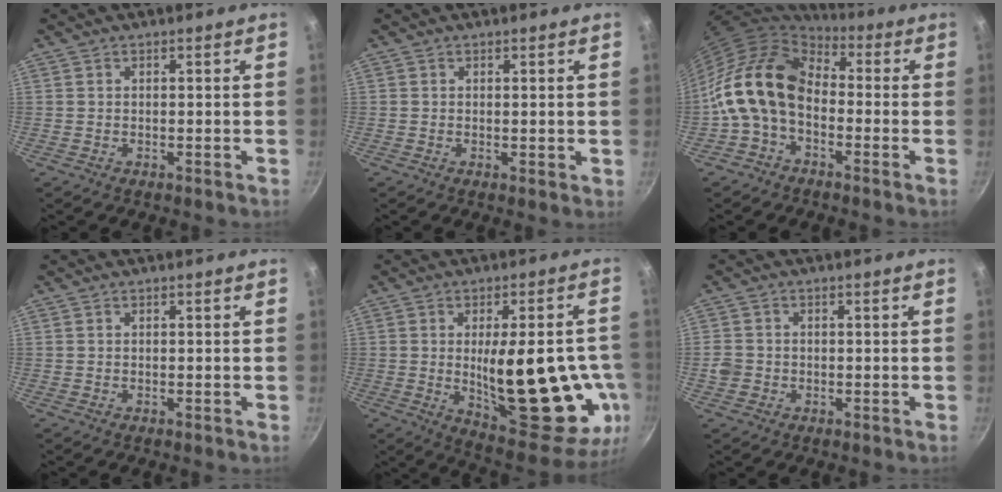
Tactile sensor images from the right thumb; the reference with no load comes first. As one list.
[{"total": 0.8, "force": [0.3, 0.4, 0.6], "torque": [-0.005, -0.006, 0.001]}, {"total": 15.1, "force": [-1.6, 10.4, 10.9], "torque": [-0.178, 0.036, -0.050]}, {"total": 0.0}, {"total": 25.7, "force": [-3.0, 10.0, 23.5], "torque": [-0.290, -0.015, -0.020]}, {"total": 3.4, "force": [-0.7, 3.0, 1.4], "torque": [-0.017, 0.011, -0.014]}]